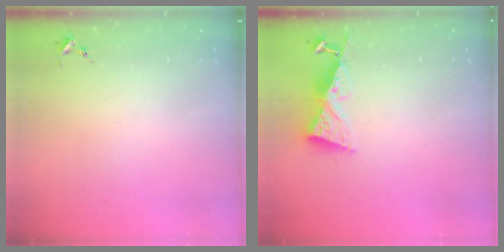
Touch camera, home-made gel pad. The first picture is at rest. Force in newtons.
{"total": 8.6, "press": 8.6, "slide": 0.6}